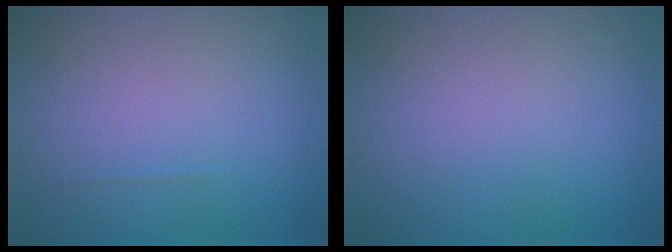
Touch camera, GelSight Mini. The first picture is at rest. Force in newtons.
{"total": 0.0}